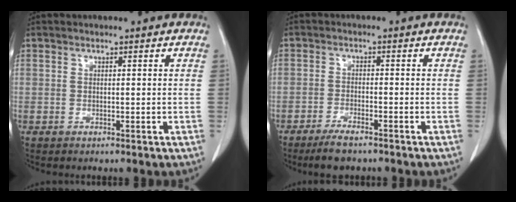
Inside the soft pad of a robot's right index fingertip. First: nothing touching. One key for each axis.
{"total": 4.6, "fx": -3.6, "fy": 0.9, "fz": 2.6, "tx": -0.054, "ty": -0.007, "tz": -0.063}